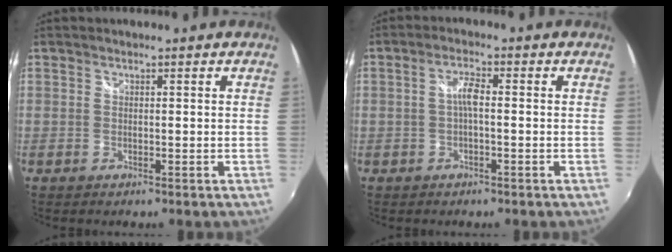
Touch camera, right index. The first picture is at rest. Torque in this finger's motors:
{"motor_torque": [0.28, -0.16, 0.20, 0.06]}